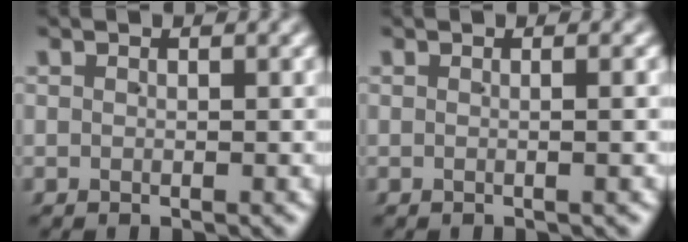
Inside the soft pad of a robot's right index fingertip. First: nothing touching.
{"total": 0.8, "force": [-0.1, -0.6, 0.5], "torque": [-0.009, 0.005, -0.004]}